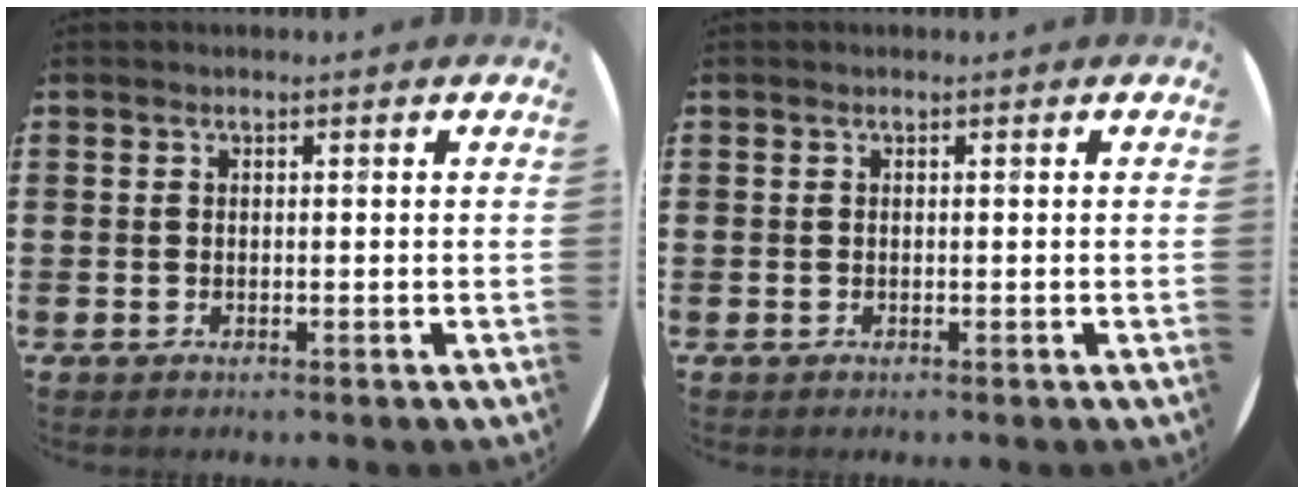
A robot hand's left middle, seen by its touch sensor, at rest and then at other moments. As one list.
[{"total": 0.0}]